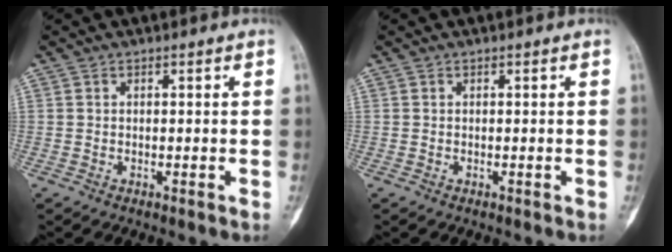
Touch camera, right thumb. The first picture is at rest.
{"total": 0.0}